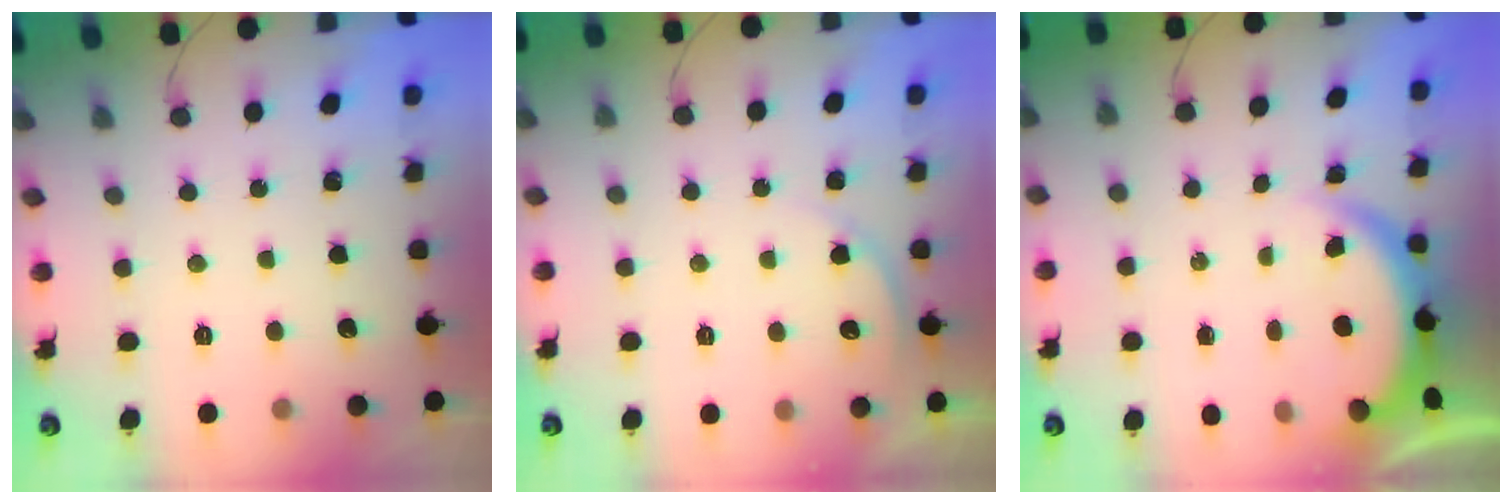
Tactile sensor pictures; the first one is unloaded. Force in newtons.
{"total": 3.9, "press": 3.5, "slide": 1.8}
{"total": 3.8, "press": 3.8, "slide": 0.1}